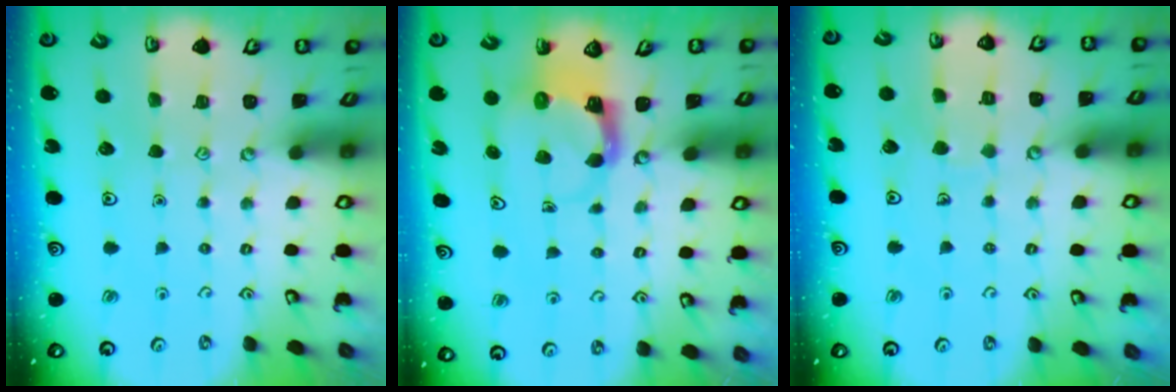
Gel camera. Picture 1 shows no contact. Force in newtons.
{"total": 3.9, "press": 3.8, "slide": 0.7}
{"total": 4.1, "press": 4.1, "slide": 0.3}